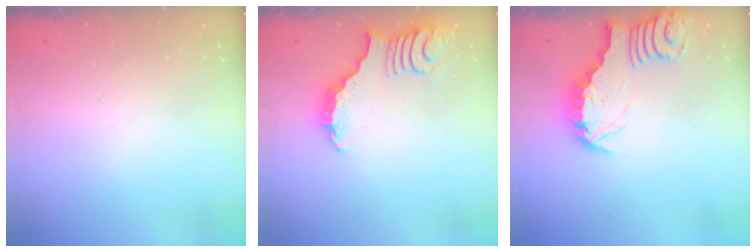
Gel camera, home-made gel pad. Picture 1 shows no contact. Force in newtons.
{"total": 3.2, "press": 3.1, "slide": 0.7}
{"total": 2.9, "press": 2.9, "slide": 0.3}